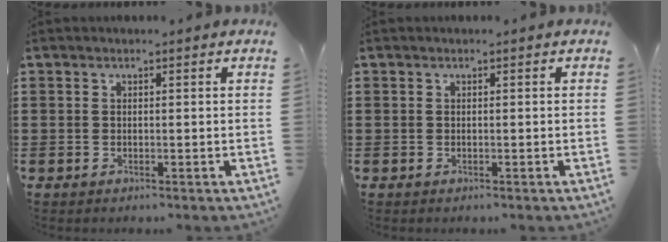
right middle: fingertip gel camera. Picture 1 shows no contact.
{"total": 0.0}